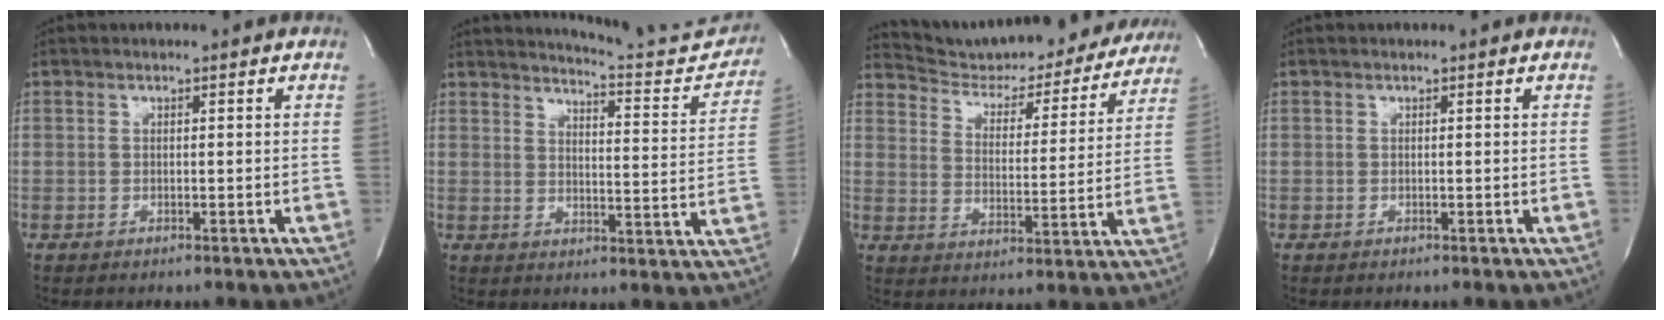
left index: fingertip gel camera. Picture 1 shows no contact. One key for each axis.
{"total": 13.0, "fx": 12.9, "fy": 0.1, "fz": 2.2, "tx": -0.028, "ty": -0.075, "tz": 0.147}
{"total": 22.1, "fx": 20.8, "fy": 5.0, "fz": 5.6, "tx": -0.076, "ty": -0.025, "tz": 0.275}
{"total": 0.0}